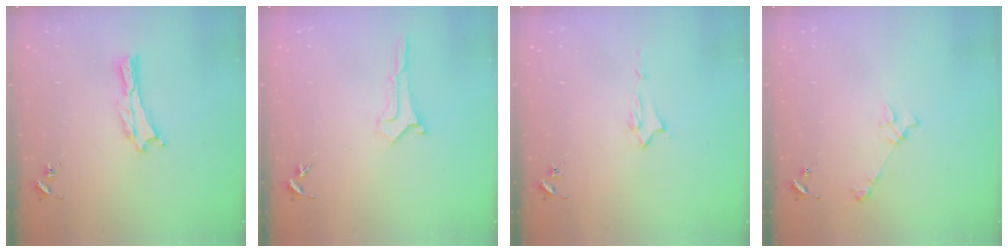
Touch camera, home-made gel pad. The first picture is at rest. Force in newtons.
{"total": 0.6, "press": 0.6, "slide": 0.1}
{"total": 1.4, "press": 1.4, "slide": 0.2}
{"total": 2.4, "press": 2.4, "slide": 0.3}